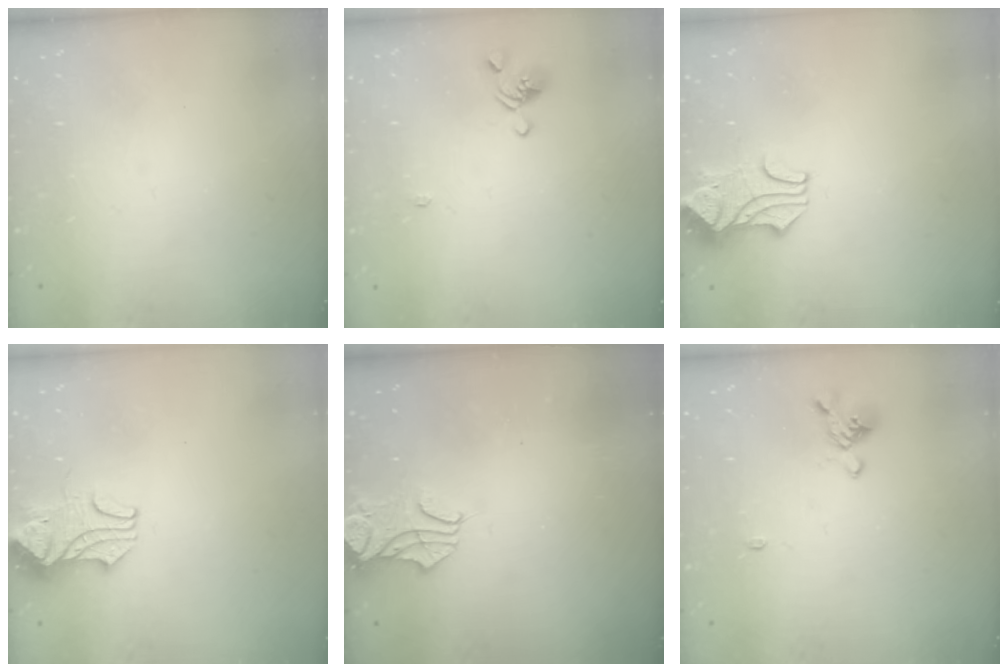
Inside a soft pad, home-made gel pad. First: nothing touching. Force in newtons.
{"total": 1.0, "press": 0.9, "slide": 0.5}
{"total": 1.9, "press": 1.5, "slide": 1.1}
{"total": 2.0, "press": 1.9, "slide": 0.8}
{"total": 1.2, "press": 1.2, "slide": 0.3}
{"total": 1.7, "press": 1.5, "slide": 0.9}